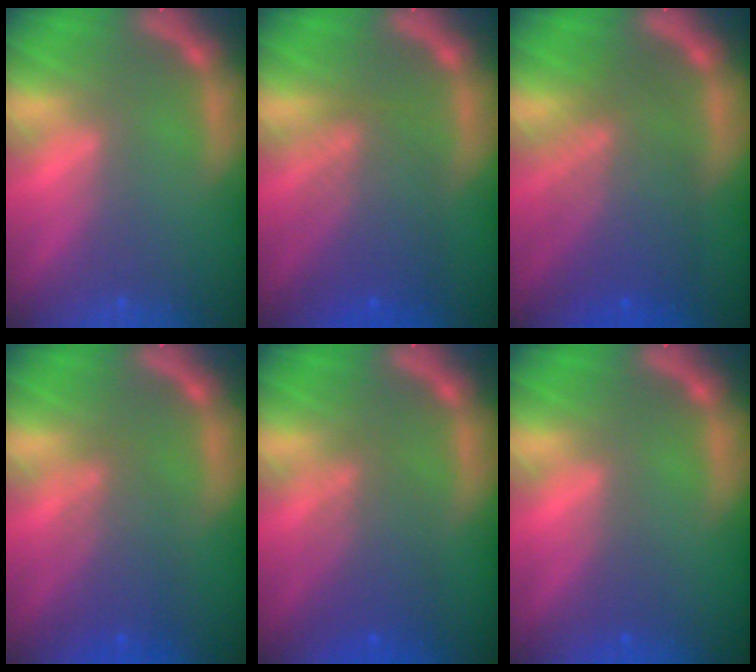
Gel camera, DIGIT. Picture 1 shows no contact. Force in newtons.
{"total": 6.0}
{"total": 7.5}
{"total": 4.1}
{"total": 4.6}
{"total": 1.0}